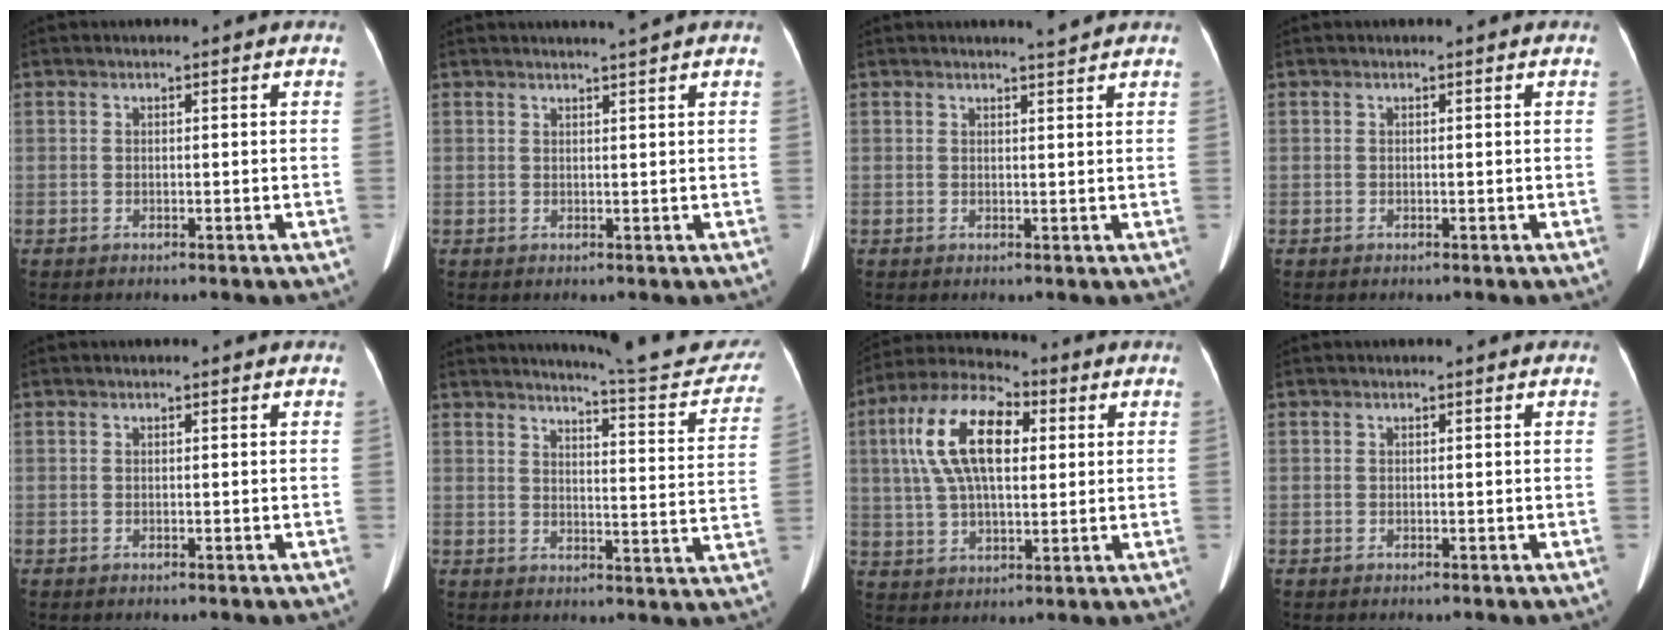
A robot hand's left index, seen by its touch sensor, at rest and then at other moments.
{"total": 2.2, "force": [1.9, -0.8, 0.9], "torque": [-0.011, -0.002, 0.030]}
{"total": 1.6, "force": [1.5, -0.5, 0.3], "torque": [-0.011, -0.009, 0.025]}
{"total": 0.0}
{"total": 0.0}
{"total": 15.5, "force": [14.8, 1.1, 4.4], "torque": [-0.046, -0.064, 0.161]}
{"total": 13.9, "force": [3.6, 6.2, 11.9], "torque": [-0.249, 0.036, 0.063]}
{"total": 0.0}